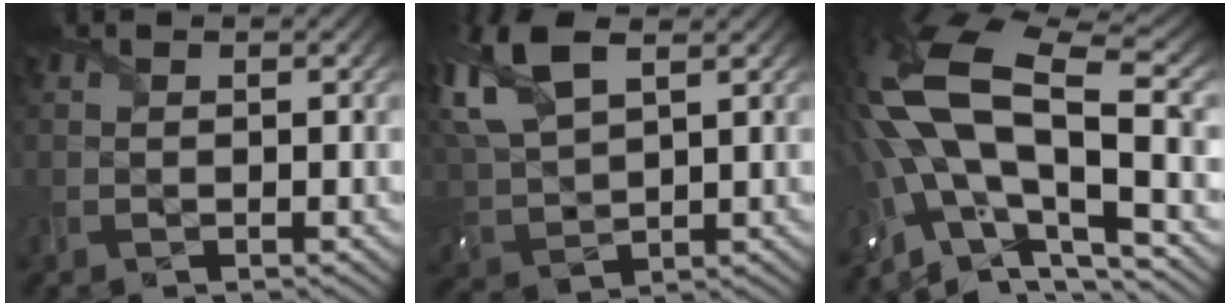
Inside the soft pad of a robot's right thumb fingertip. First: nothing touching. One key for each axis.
{"total": 12.5, "fx": 6.0, "fy": 6.3, "fz": 9.0, "tx": -0.242, "ty": 0.013, "tz": 0.118}
{"total": 17.1, "fx": -2.3, "fy": 7.9, "fz": 14.9, "tx": -0.320, "ty": -0.012, "tz": -0.037}